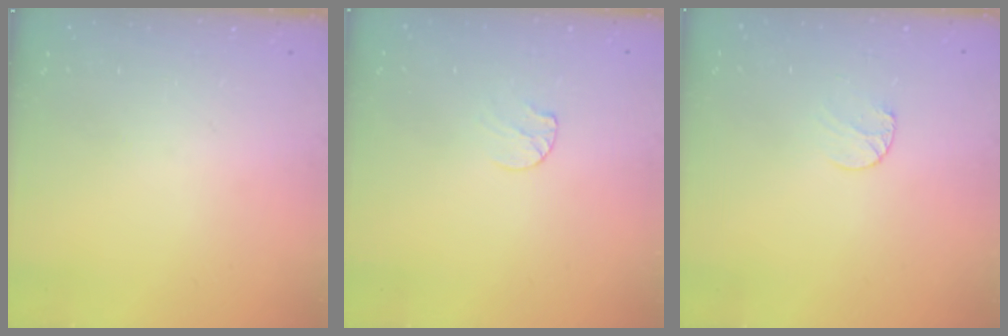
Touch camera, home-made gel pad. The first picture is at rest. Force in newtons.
{"total": 4.8, "press": 4.8, "slide": 0.4}
{"total": 5.0, "press": 5.0, "slide": 0.4}